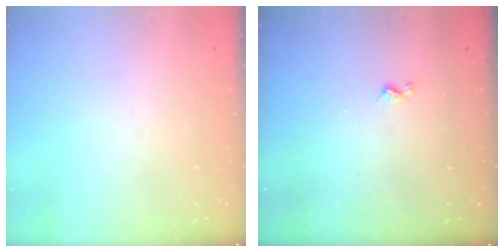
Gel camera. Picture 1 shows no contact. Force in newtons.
{"total": 3.2, "press": 3.2, "slide": 0.5}